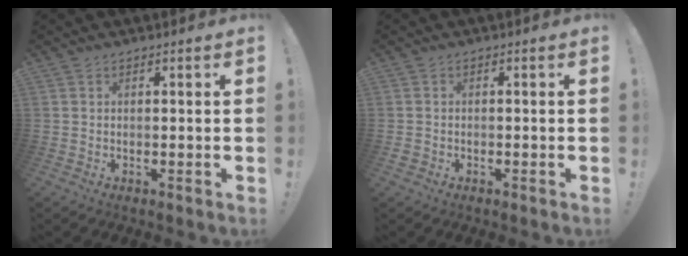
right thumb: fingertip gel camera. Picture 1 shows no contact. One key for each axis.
{"total": 1.2, "fx": -0.7, "fy": 1.0, "fz": 0.3, "tx": -0.006, "ty": 0.004, "tz": -0.013}